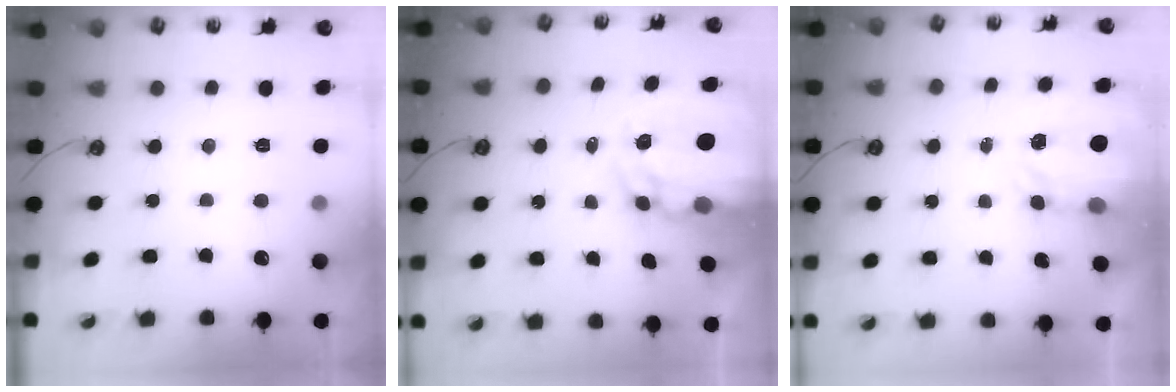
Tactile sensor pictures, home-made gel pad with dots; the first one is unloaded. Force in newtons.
{"total": 10.2, "press": 10.1, "slide": 1.0}
{"total": 3.6, "press": 3.6, "slide": 0.4}